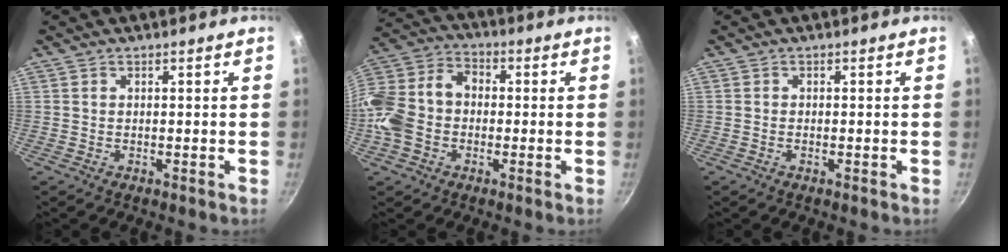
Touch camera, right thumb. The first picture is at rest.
{"total": 15.3, "force": [-2.3, 11.7, 9.5], "torque": [-0.180, 0.047, -0.060]}
{"total": 0.6, "force": [-0.3, 0.2, 0.4], "torque": [-0.009, 0.004, -0.008]}